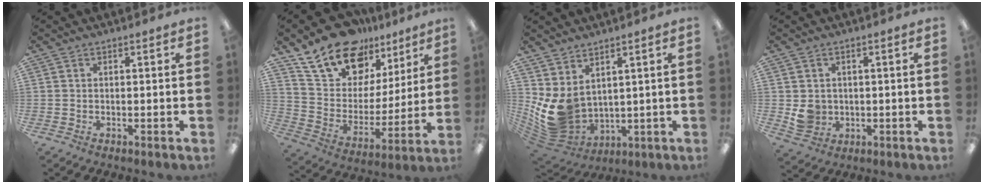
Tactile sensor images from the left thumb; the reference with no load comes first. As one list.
[{"total": 18.8, "force": [14.2, 10.7, 6.4], "torque": [-0.128, -0.094, 0.259]}, {"total": 9.6, "force": [2.4, 7.5, 5.5], "torque": [-0.139, -0.031, 0.056]}, {"total": 4.8, "force": [0.5, 4.5, 1.5], "torque": [-0.019, 0.003, 0.013]}]